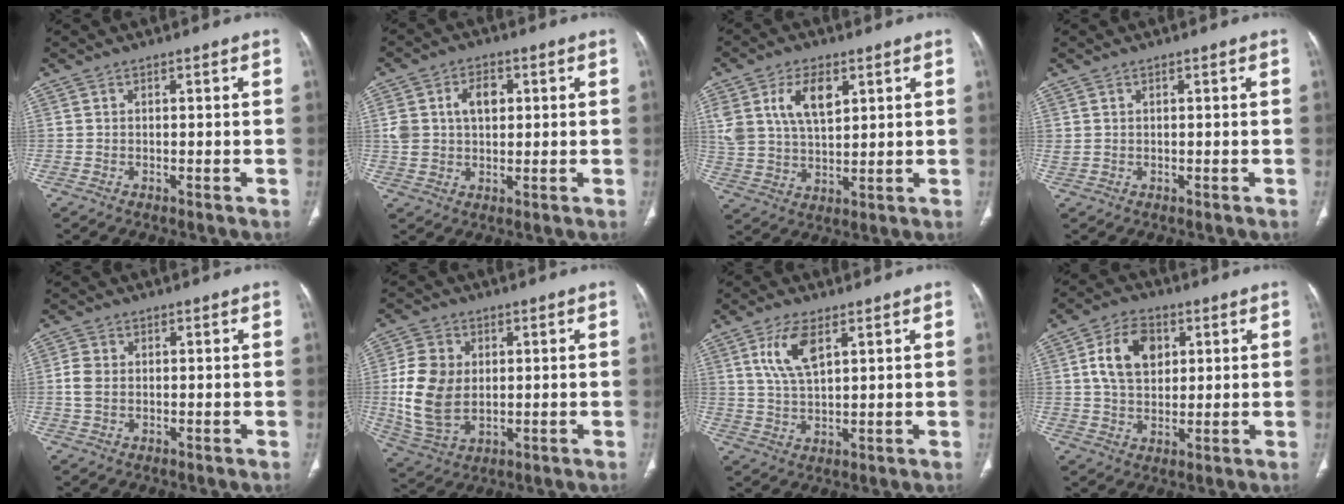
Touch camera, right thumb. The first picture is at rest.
{"total": 8.1, "force": [1.8, 5.7, 5.6], "torque": [-0.088, 0.009, 0.037]}
{"total": 10.9, "force": [4.5, 6.2, 7.8], "torque": [-0.138, -0.011, 0.094]}
{"total": 0.8, "force": [0.3, 0.6, 0.4], "torque": [-0.006, 0.003, 0.009]}
{"total": 3.5, "force": [0.2, 2.6, 2.4], "torque": [-0.052, 0.007, 0.003]}
{"total": 12.7, "force": [0.6, 9.1, 8.9], "torque": [-0.169, -0.006, 0.022]}
{"total": 7.8, "force": [3.4, 3.3, 6.1], "torque": [-0.121, -0.013, 0.072]}
{"total": 10.5, "force": [2.9, 7.2, 7.1], "torque": [-0.106, -0.002, 0.052]}